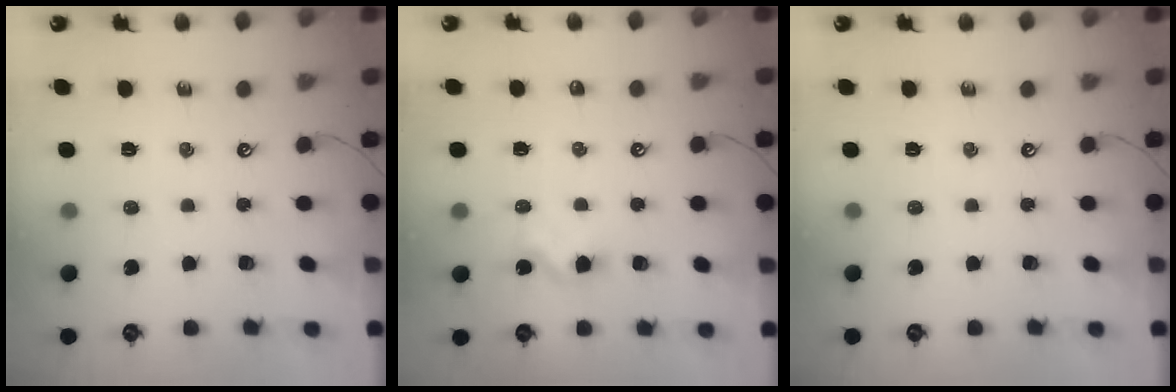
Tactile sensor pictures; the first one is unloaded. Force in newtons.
{"total": 5.4, "press": 5.4, "slide": 0.7}
{"total": 0.0}